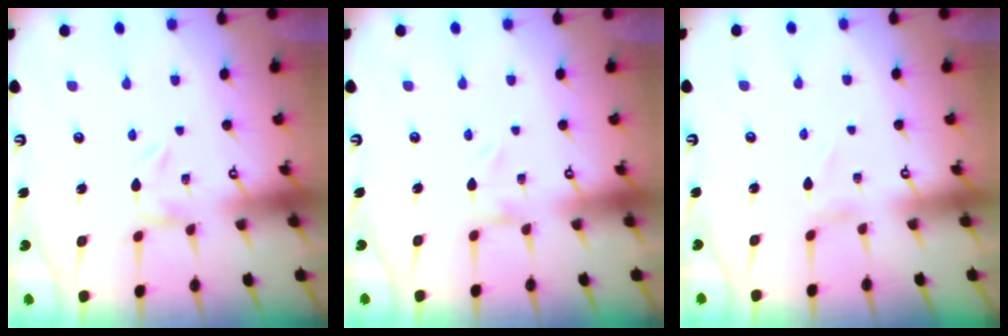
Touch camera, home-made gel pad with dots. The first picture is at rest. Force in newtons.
{"total": 0.0}
{"total": 0.7, "press": 0.7, "slide": 0.2}